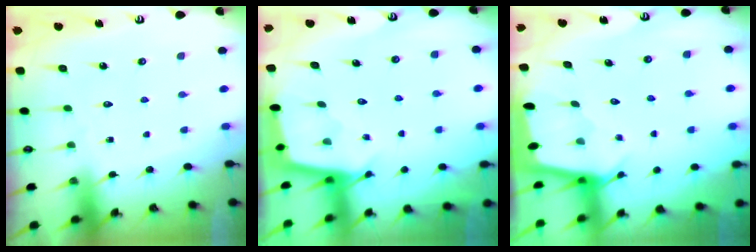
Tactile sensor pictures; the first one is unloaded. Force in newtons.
{"total": 2.3, "press": 2.3, "slide": 0.2}
{"total": 2.2, "press": 2.2, "slide": 0.3}